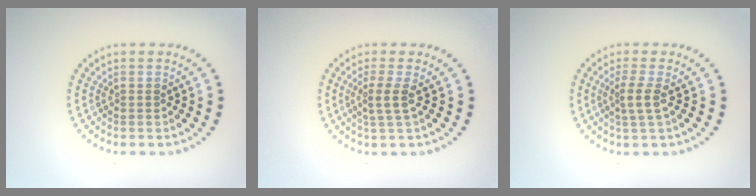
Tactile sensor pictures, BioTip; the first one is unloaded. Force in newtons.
{"total": 1.9, "press": 1.4, "slide": 1.2}
{"total": 1.9, "press": 1.4, "slide": 1.2}